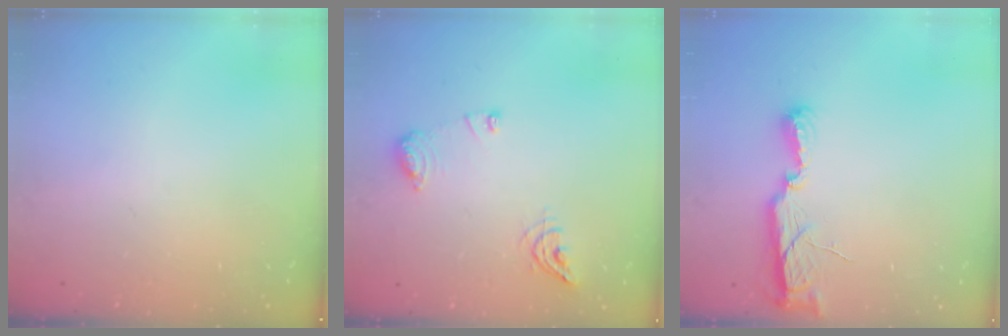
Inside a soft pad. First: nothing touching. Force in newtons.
{"total": 9.0, "press": 9.0, "slide": 0.7}
{"total": 7.5, "press": 7.5, "slide": 0.4}